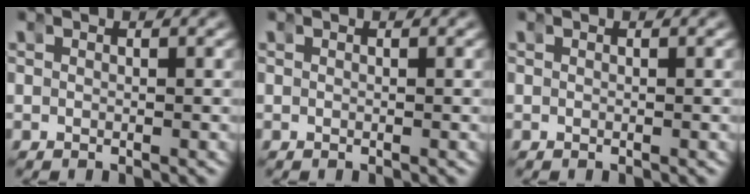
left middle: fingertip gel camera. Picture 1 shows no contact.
{"total": 0.0}
{"total": 0.0}